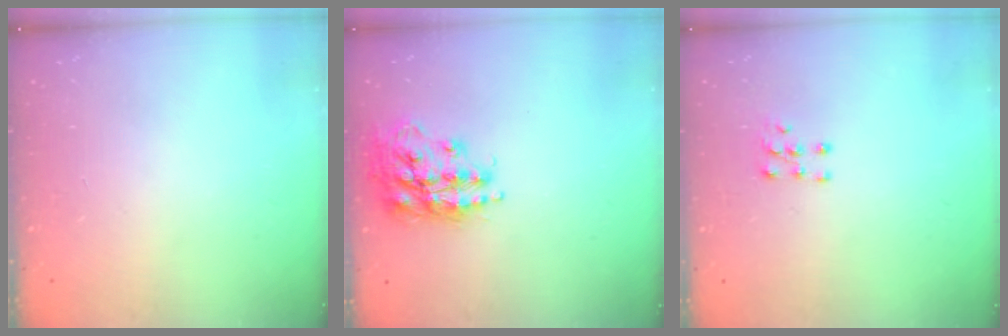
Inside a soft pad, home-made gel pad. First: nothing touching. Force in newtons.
{"total": 17.1, "press": 17.0, "slide": 1.5}
{"total": 5.0, "press": 5.0, "slide": 0.6}